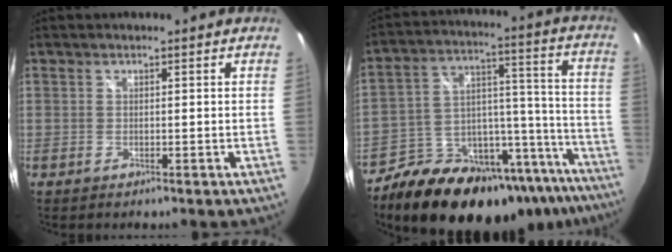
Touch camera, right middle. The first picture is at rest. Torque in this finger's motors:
{"motor_torque": [1.16, -0.98, 0.48, 0.21]}